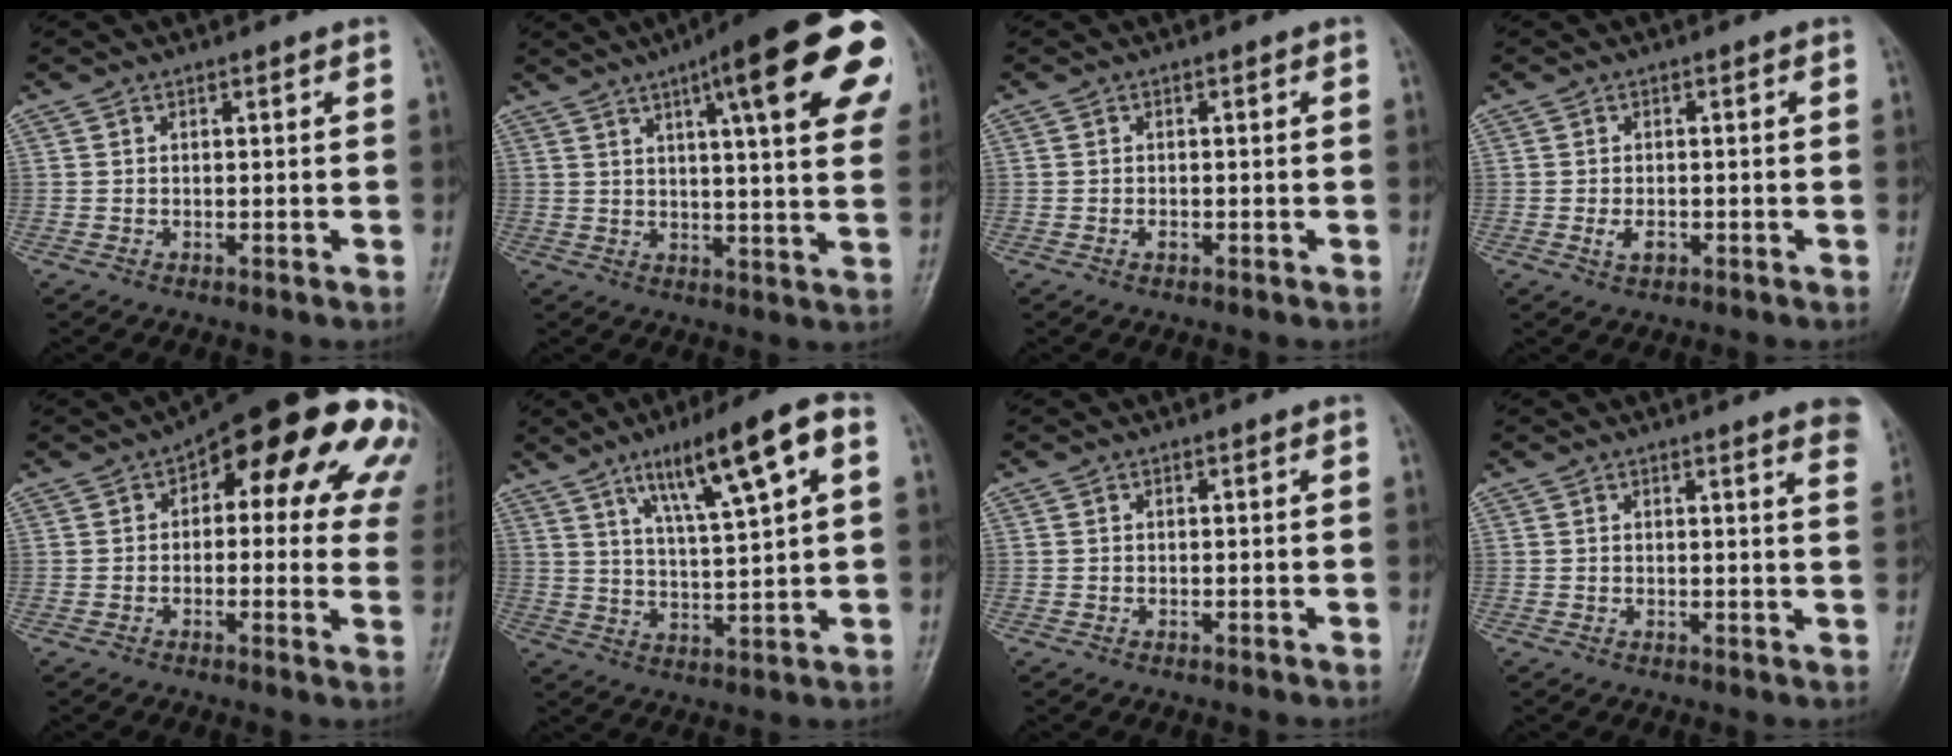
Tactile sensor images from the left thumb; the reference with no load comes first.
{"total": 24.0, "force": [10.2, 5.2, 21.1], "torque": [-0.255, -0.007, 0.129]}
{"total": 0.9, "force": [-0.4, 0.6, 0.6], "torque": [-0.006, 0.001, -0.008]}
{"total": 2.4, "force": [-0.7, 1.5, 1.7], "torque": [-0.031, 0.000, -0.013]}
{"total": 23.4, "force": [8.2, 10.5, 19.2], "torque": [-0.197, 0.026, 0.097]}
{"total": 14.6, "force": [6.5, 2.6, 12.9], "torque": [-0.205, -0.006, 0.108]}
{"total": 0.0}
{"total": 6.6, "force": [5.0, 0.8, 4.2], "torque": [-0.035, -0.014, 0.040]}